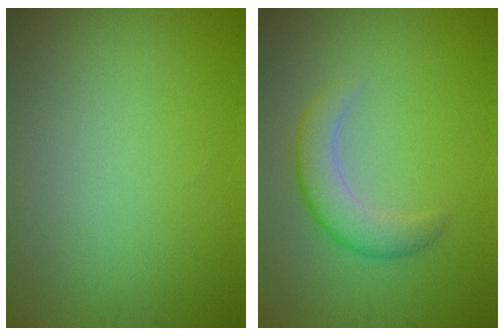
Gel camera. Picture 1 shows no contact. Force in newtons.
{"total": 3.3, "press": 3.3, "slide": 0.0}